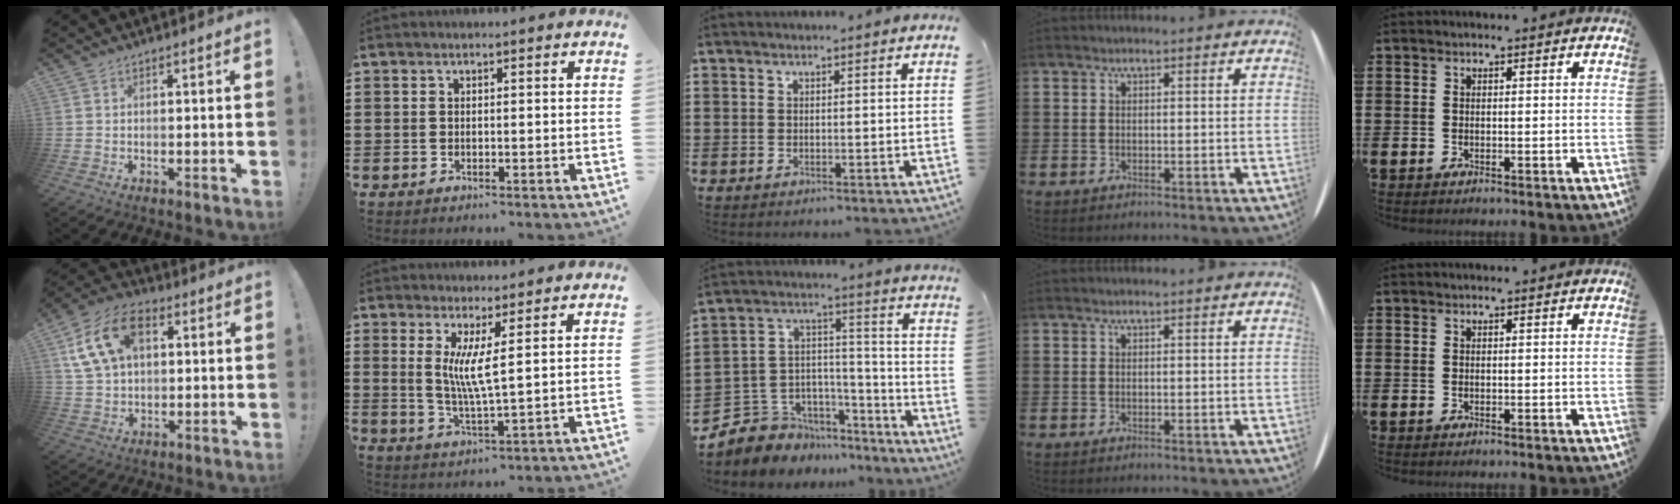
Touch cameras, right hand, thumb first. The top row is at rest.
{"thumb": {"total": 15.4, "force": [5.3, 10.3, 10.1], "torque": [-0.186, -0.005, 0.103]}, "index": {"total": 5.3, "force": [1.9, 0.1, 5.0], "torque": [-0.102, -0.008, 0.032]}, "middle": {"total": 6.6, "force": [-4.6, 4.6, -0.4], "torque": [-0.018, 0.002, -0.087]}}